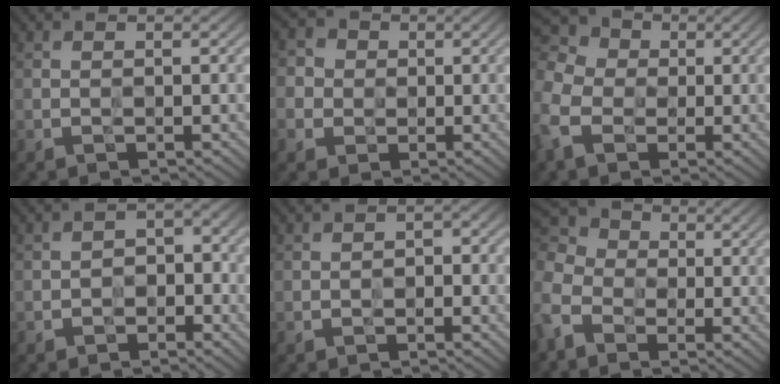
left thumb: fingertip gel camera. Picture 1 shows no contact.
{"total": 4.9, "force": [0.3, 4.7, 1.3], "torque": [-0.050, 0.007, -0.012]}
{"total": 11.8, "force": [-2.7, 9.2, 6.9], "torque": [-0.222, -0.025, -0.055]}
{"total": 3.3, "force": [-1.8, 2.2, 1.6], "torque": [-0.020, 0.001, -0.038]}
{"total": 1.9, "force": [-0.9, 1.2, 1.2], "torque": [-0.018, -0.004, -0.018]}
{"total": 9.9, "force": [-4.1, 7.3, 5.3], "torque": [-0.175, -0.031, -0.084]}